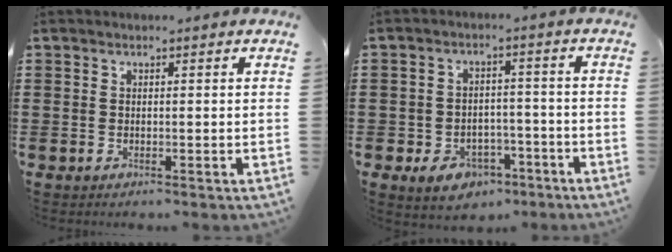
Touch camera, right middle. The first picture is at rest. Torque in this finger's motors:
{"motor_torque": [1.09, -0.24, 0.27, 0.10]}